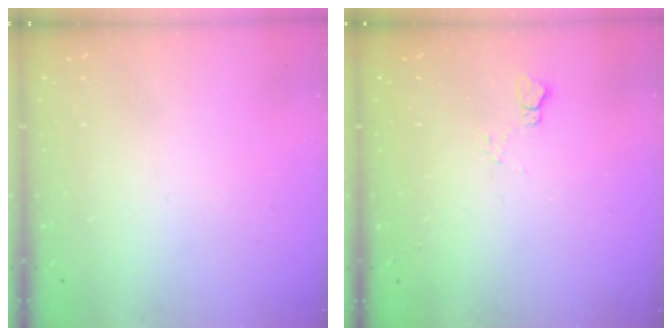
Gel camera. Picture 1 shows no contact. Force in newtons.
{"total": 3.2, "press": 3.2, "slide": 0.5}